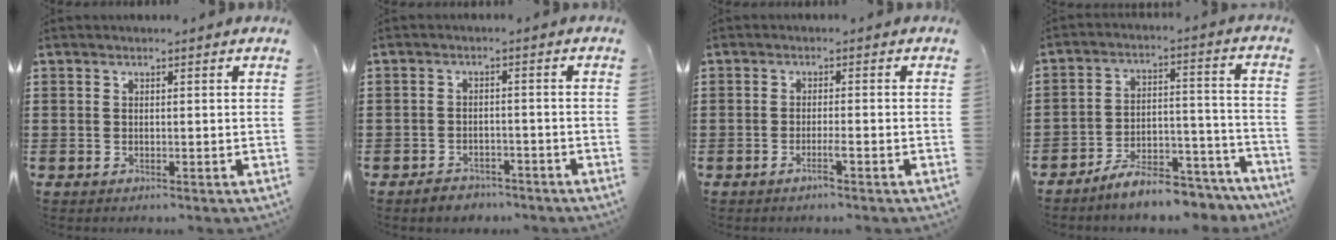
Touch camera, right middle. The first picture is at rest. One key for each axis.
{"total": 2.4, "fx": -2.3, "fy": 0.7, "fz": 0.0, "tx": -0.008, "ty": 0.005, "tz": -0.049}
{"total": 1.8, "fx": -1.3, "fy": -0.1, "fz": 1.3, "tx": -0.022, "ty": -0.004, "tz": -0.023}
{"total": 7.3, "fx": -6.9, "fy": 1.1, "fz": 2.2, "tx": -0.025, "ty": 0.020, "tz": -0.126}